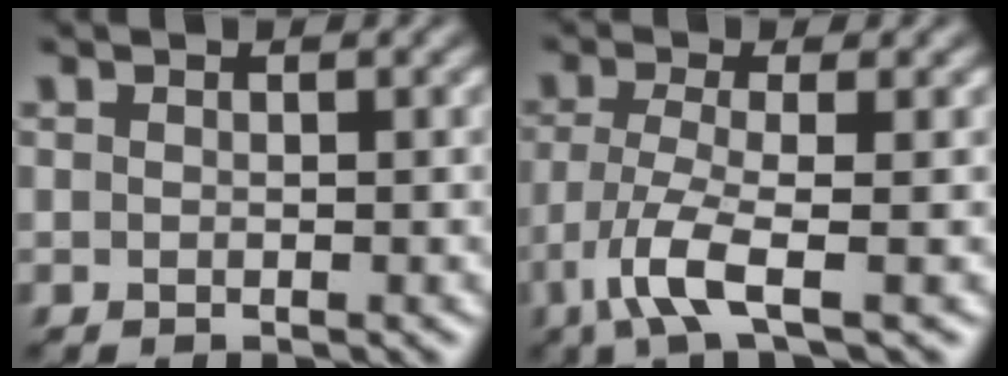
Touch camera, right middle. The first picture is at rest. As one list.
[{"total": 4.4, "force": [-2.1, 0.8, 3.7], "torque": [-0.082, -0.009, -0.049]}]